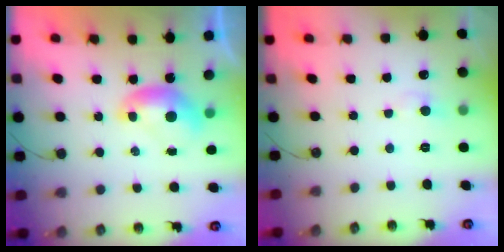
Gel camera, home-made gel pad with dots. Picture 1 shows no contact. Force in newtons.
{"total": 1.4, "press": 1.2, "slide": 0.7}